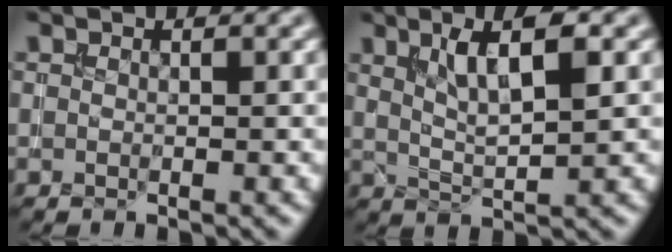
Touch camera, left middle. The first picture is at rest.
{"total": 5.0, "force": [2.1, 1.2, 4.4], "torque": [-0.078, 0.000, 0.037]}